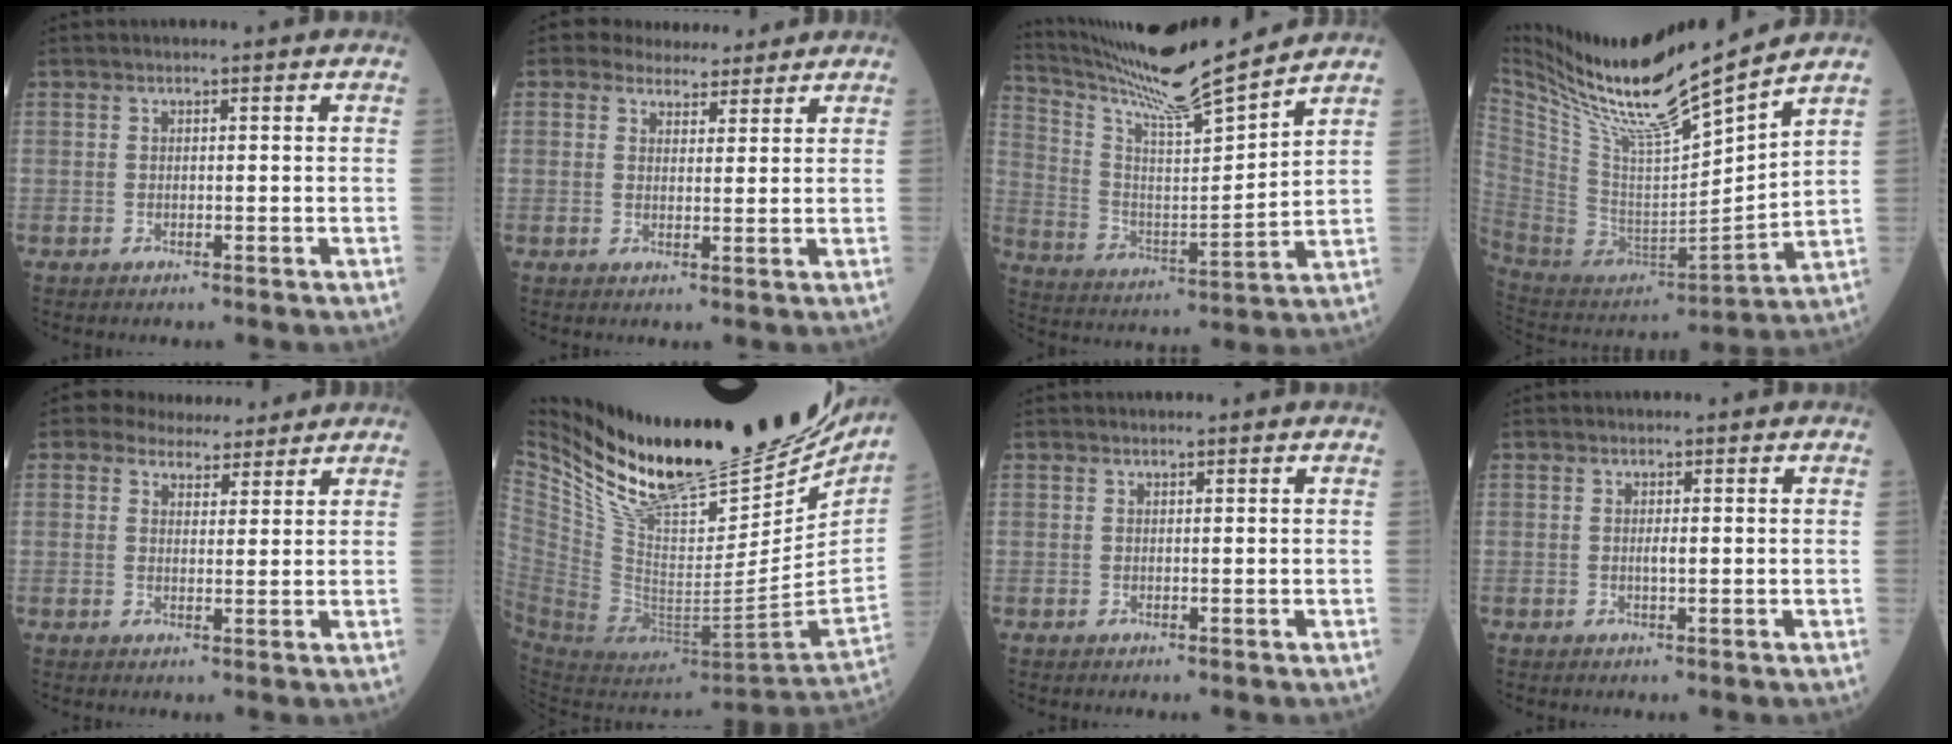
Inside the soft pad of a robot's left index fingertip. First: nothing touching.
{"total": 5.6, "force": [4.9, 2.5, 1.0], "torque": [-0.010, 0.010, 0.067]}
{"total": 15.9, "force": [14.6, -1.6, 6.1], "torque": [-0.132, -0.018, 0.256]}
{"total": 20.3, "force": [16.9, -0.4, 11.3], "torque": [-0.210, -0.025, 0.312]}
{"total": 6.2, "force": [5.4, 2.6, 1.3], "torque": [-0.015, 0.008, 0.075]}
{"total": 32.9, "force": [26.2, 9.6, 17.4], "torque": [-0.309, -0.042, 0.411]}
{"total": 0.0}
{"total": 0.9, "force": [0.0, 0.1, 0.9], "torque": [-0.017, -0.001, 0.001]}